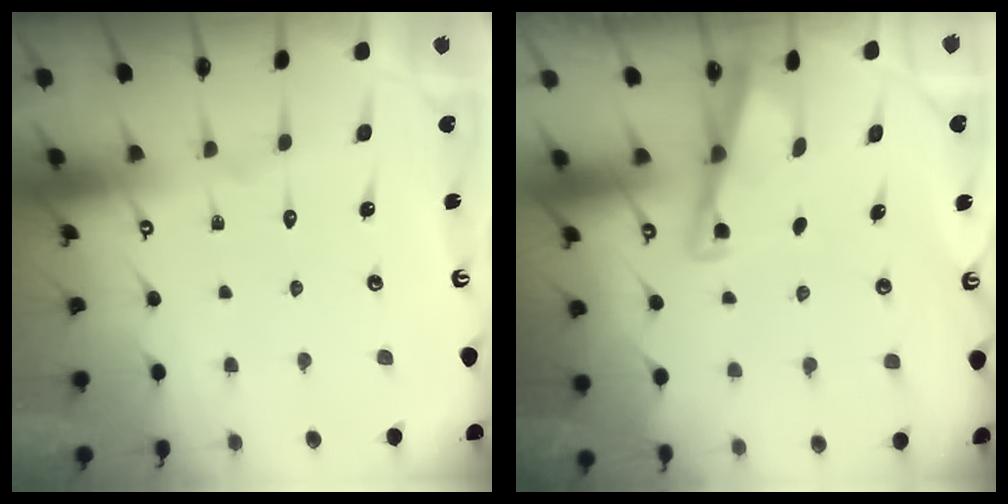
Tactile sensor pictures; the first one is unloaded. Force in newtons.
{"total": 3.0, "press": 3.0, "slide": 0.3}